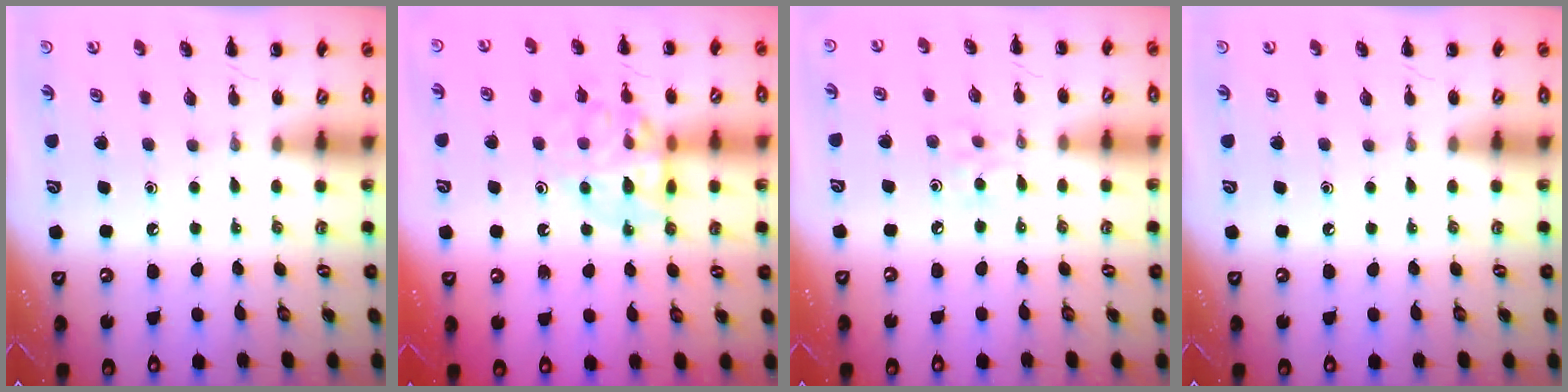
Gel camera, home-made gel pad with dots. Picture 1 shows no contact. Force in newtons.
{"total": 12.3, "press": 12.2, "slide": 1.5}
{"total": 3.9, "press": 3.6, "slide": 1.3}
{"total": 0.0}